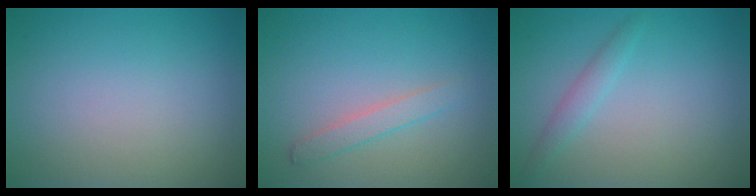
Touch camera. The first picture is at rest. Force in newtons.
{"total": 1.7, "press": 1.7, "slide": 0.1}
{"total": 1.4, "press": 1.4, "slide": 0.1}